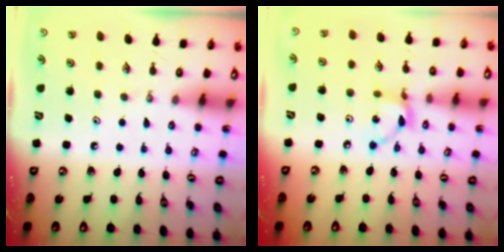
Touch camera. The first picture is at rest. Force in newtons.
{"total": 6.2, "press": 6.2, "slide": 0.6}